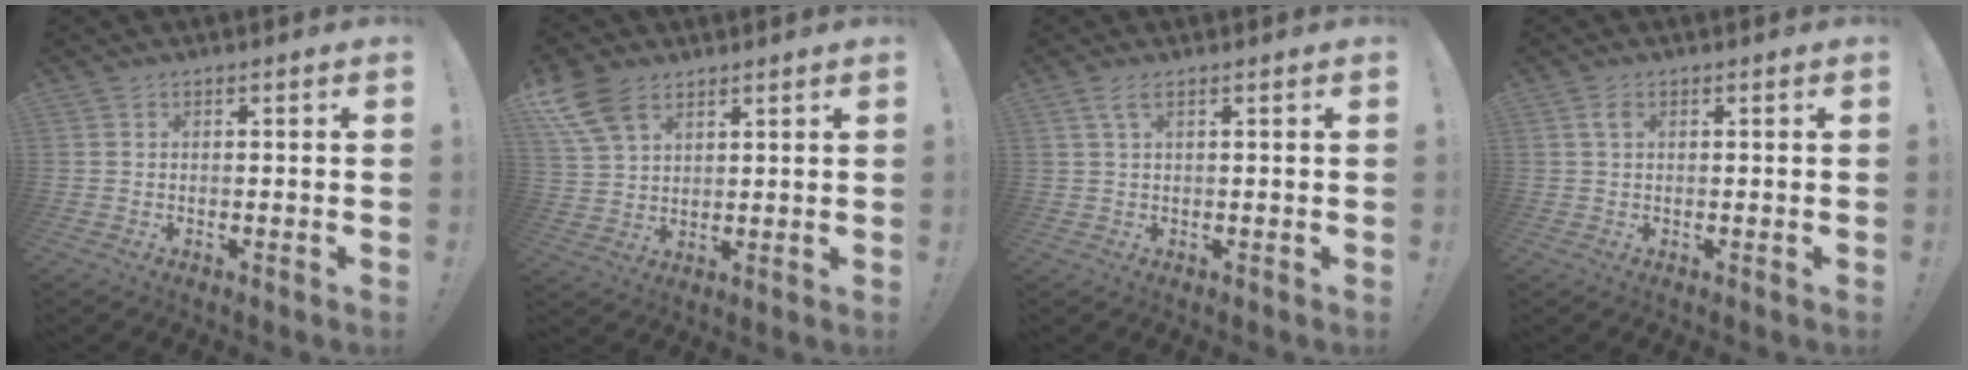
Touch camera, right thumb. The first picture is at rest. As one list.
[{"total": 10.7, "force": [6.3, 6.1, 6.1], "torque": [-0.127, -0.025, 0.124]}, {"total": 2.7, "force": [1.1, 0.5, 2.4], "torque": [-0.048, 0.001, 0.020]}, {"total": 2.2, "force": [0.7, 1.0, 1.8], "torque": [-0.029, 0.001, 0.012]}]